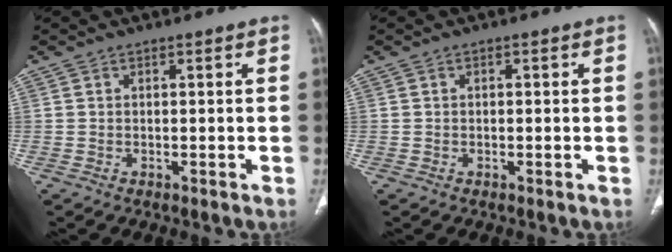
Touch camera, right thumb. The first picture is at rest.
{"total": 0.6, "force": [0.1, 0.3, 0.5], "torque": [-0.008, 0.000, 0.002]}